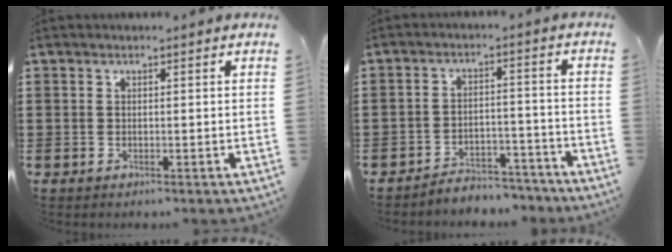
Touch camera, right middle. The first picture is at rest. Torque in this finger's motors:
{"motor_torque": [2.14, 0.00, 0.01, 0.05]}